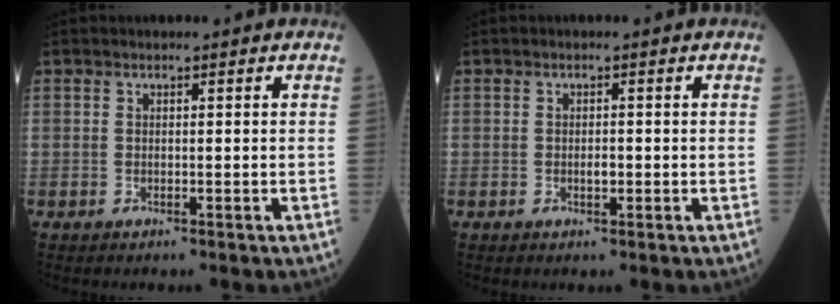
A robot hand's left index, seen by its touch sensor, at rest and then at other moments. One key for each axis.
{"total": 1.4, "fx": -0.4, "fy": 0.6, "fz": 1.2, "tx": -0.022, "ty": 0.001, "tz": -0.005}